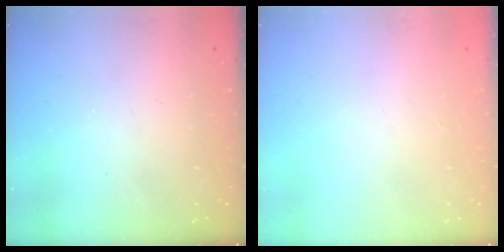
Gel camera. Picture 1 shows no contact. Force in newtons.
{"total": 0.0}